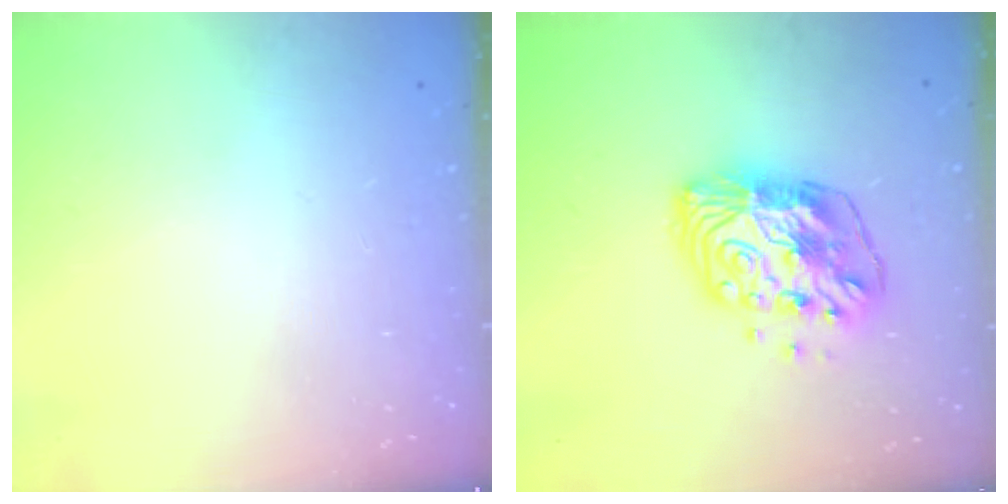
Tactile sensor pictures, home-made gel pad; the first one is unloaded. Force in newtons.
{"total": 12.2, "press": 12.1, "slide": 1.1}